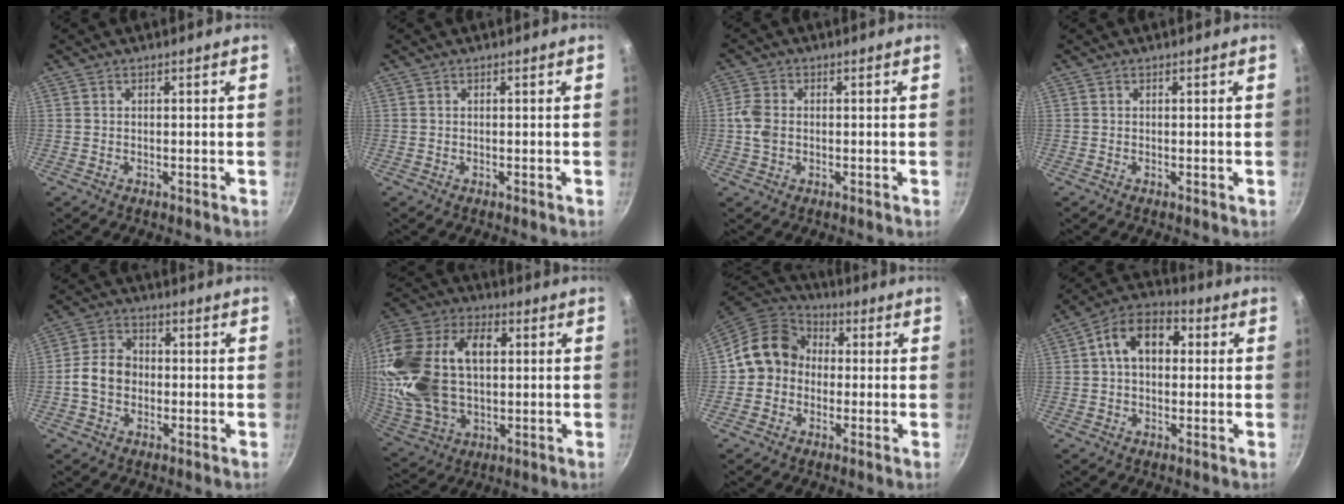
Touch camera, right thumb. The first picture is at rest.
{"total": 0.0}
{"total": 4.4, "force": [-0.2, 3.2, 3.0], "torque": [-0.062, 0.005, -0.009]}
{"total": 0.0}
{"total": 7.1, "force": [-1.0, 5.6, 4.2], "torque": [-0.053, 0.024, -0.029]}
{"total": 27.9, "force": [3.6, 17.8, 21.2], "torque": [-0.438, 0.018, 0.067]}
{"total": 11.7, "force": [0.1, 10.2, 5.6], "torque": [-0.058, 0.033, -0.018]}
{"total": 11.6, "force": [2.0, 7.8, 8.3], "torque": [-0.101, 0.030, 0.013]}